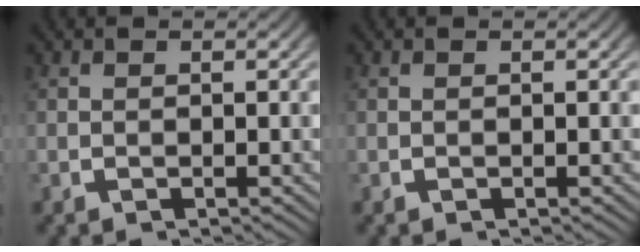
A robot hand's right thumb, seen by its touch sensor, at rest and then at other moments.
{"total": 0.0}